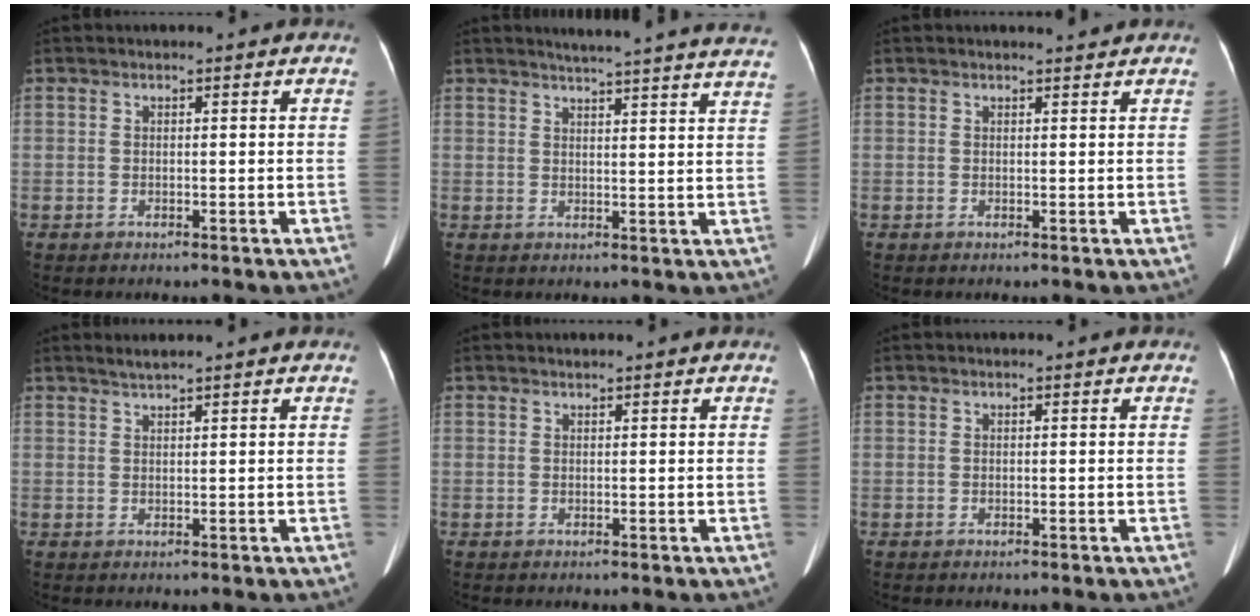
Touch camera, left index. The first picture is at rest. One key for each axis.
{"total": 19.8, "fx": 18.5, "fy": -0.5, "fz": 6.8, "tx": -0.094, "ty": -0.051, "tz": 0.212}
{"total": 0.8, "fx": 0.8, "fy": -0.2, "fz": 0.0, "tx": -0.007, "ty": -0.006, "tz": 0.014}
{"total": 1.7, "fx": 1.4, "fy": -0.4, "fz": 0.7, "tx": -0.017, "ty": 0.006, "tz": 0.032}
{"total": 0.0}
{"total": 0.0}